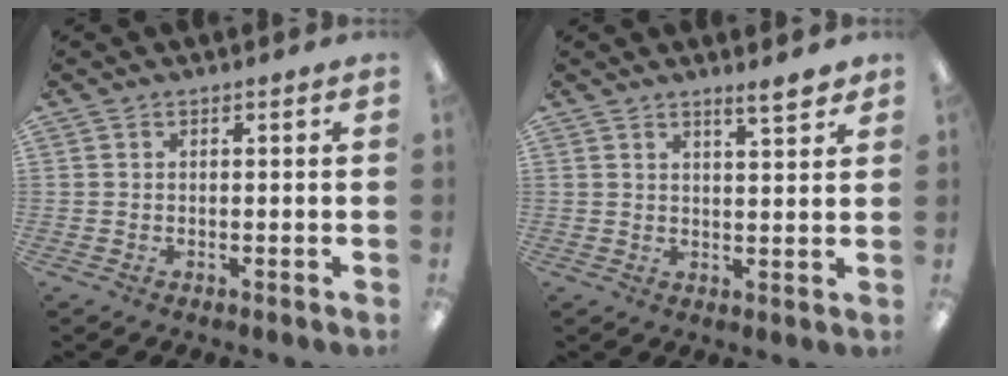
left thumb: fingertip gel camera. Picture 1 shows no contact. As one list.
[{"total": 4.6, "force": [4.0, 0.7, 2.3], "torque": [-0.021, -0.029, 0.063]}]